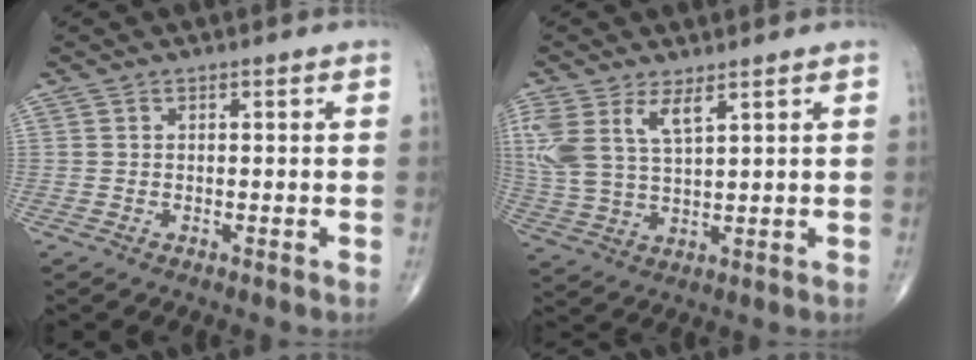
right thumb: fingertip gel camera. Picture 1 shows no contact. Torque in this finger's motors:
{"motor_torque": [0.12, 0.33, 1.12, 0.72, 0.30]}